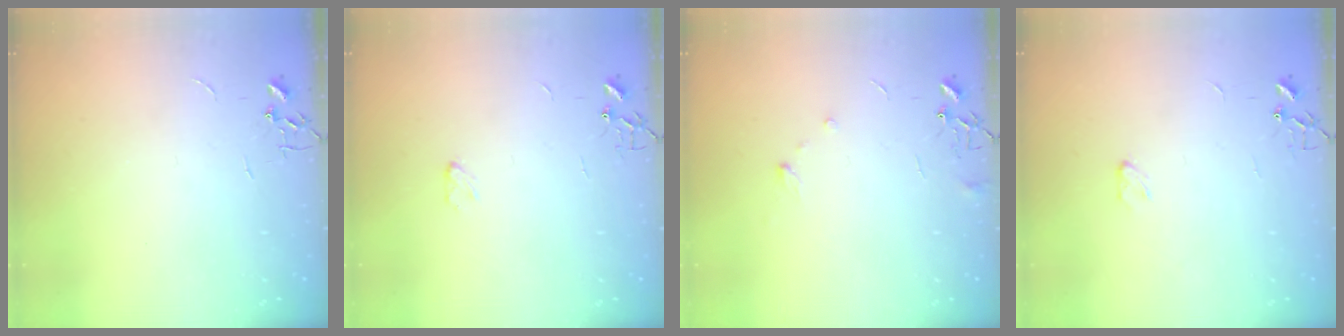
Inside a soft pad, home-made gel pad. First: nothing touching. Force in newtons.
{"total": 3.1, "press": 3.0, "slide": 0.5}
{"total": 5.7, "press": 5.6, "slide": 0.5}
{"total": 2.9, "press": 2.9, "slide": 0.4}